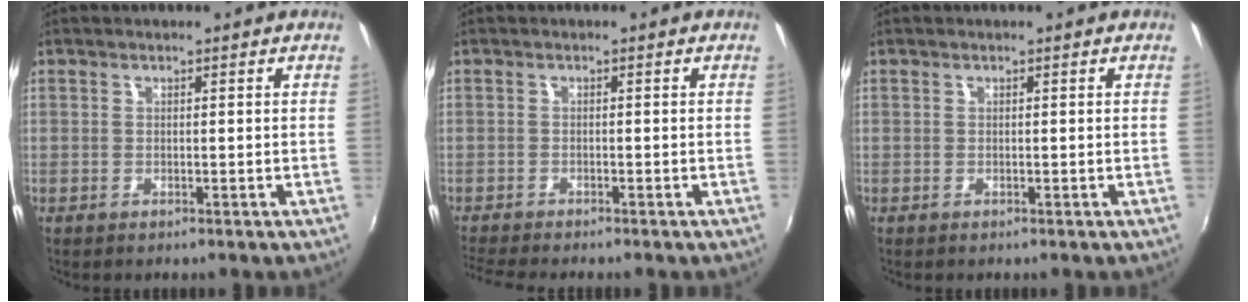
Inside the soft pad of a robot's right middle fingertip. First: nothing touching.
{"total": 4.6, "force": [-4.2, -0.1, 1.7], "torque": [-0.049, -0.022, -0.077]}
{"total": 0.0}